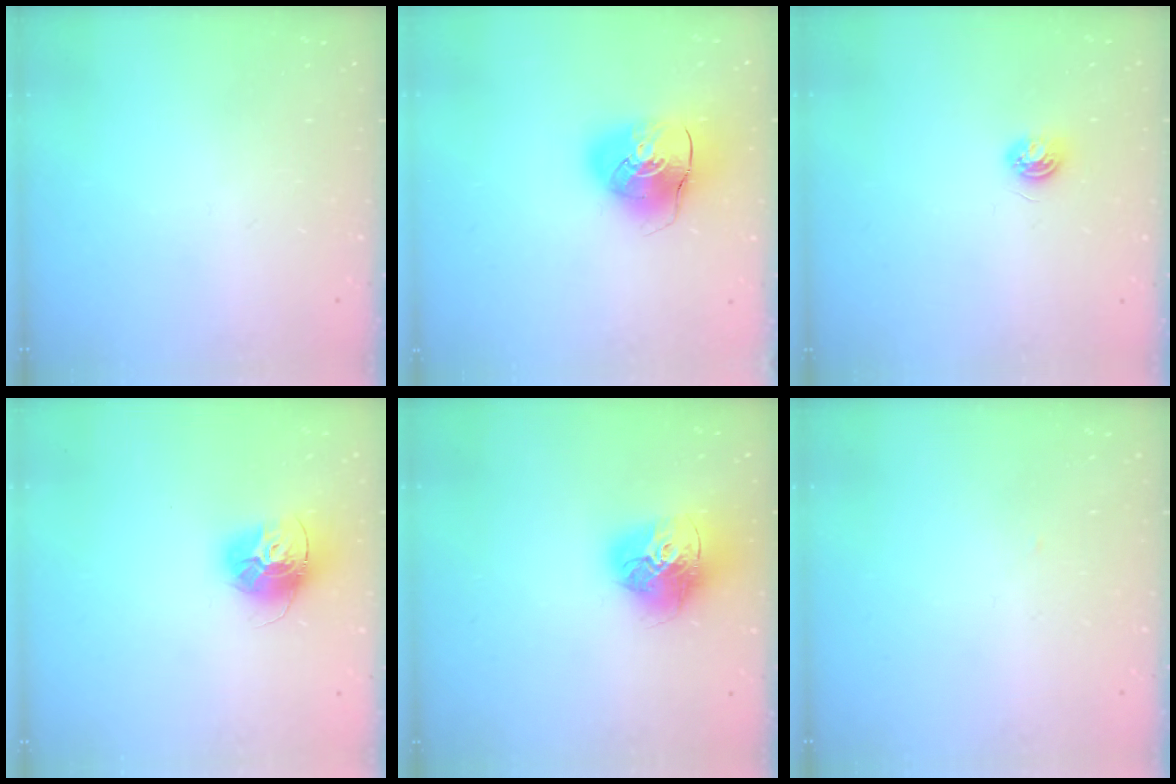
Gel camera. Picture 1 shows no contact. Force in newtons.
{"total": 11.3, "press": 11.1, "slide": 2.0}
{"total": 4.9, "press": 4.8, "slide": 0.6}
{"total": 14.0, "press": 14.0, "slide": 1.3}
{"total": 16.9, "press": 16.8, "slide": 1.7}
{"total": 1.3, "press": 1.3, "slide": 0.0}